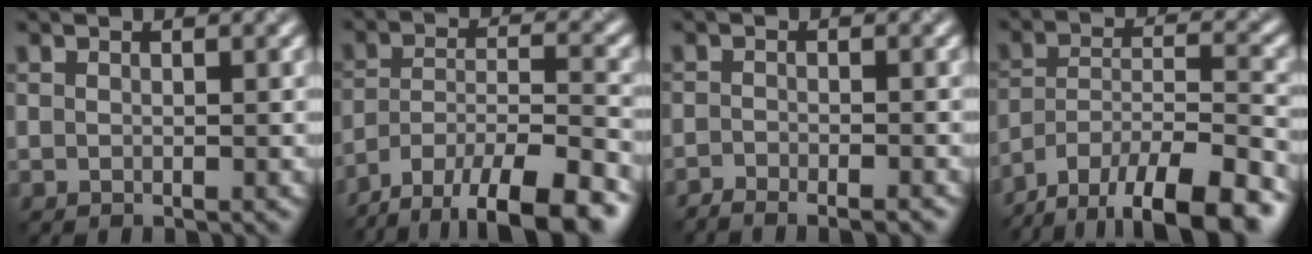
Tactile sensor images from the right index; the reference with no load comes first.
{"total": 13.0, "force": [-10.2, 4.4, 6.8], "torque": [-0.111, -0.015, -0.155]}
{"total": 3.5, "force": [-3.1, 0.7, 1.5], "torque": [-0.022, -0.002, -0.046]}
{"total": 14.3, "force": [-11.5, 4.8, 7.0], "torque": [-0.116, -0.008, -0.171]}